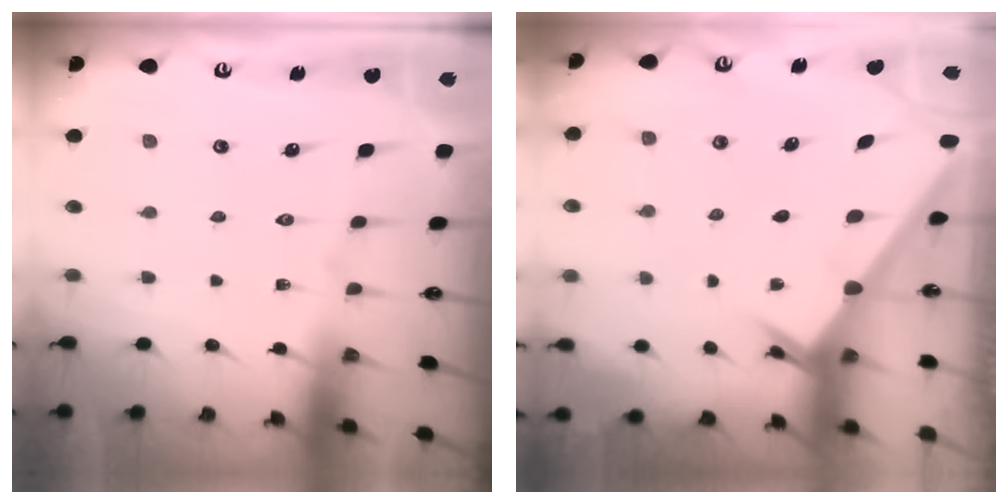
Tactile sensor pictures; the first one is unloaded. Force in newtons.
{"total": 2.3, "press": 2.3, "slide": 0.2}